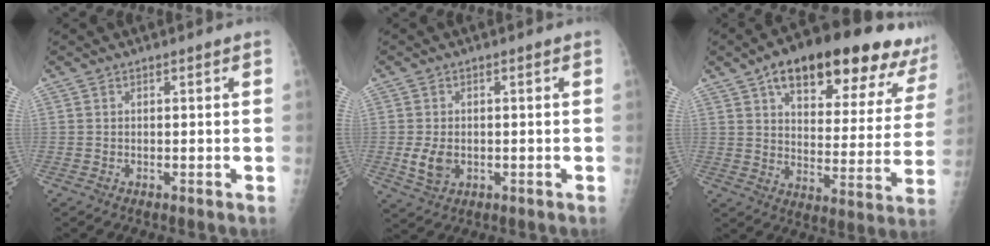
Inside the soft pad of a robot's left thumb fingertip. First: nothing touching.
{"total": 4.4, "force": [-0.7, 3.1, 3.1], "torque": [-0.056, -0.006, -0.005]}
{"total": 25.8, "force": [16.5, 10.3, 17.0], "torque": [-0.199, -0.031, 0.226]}